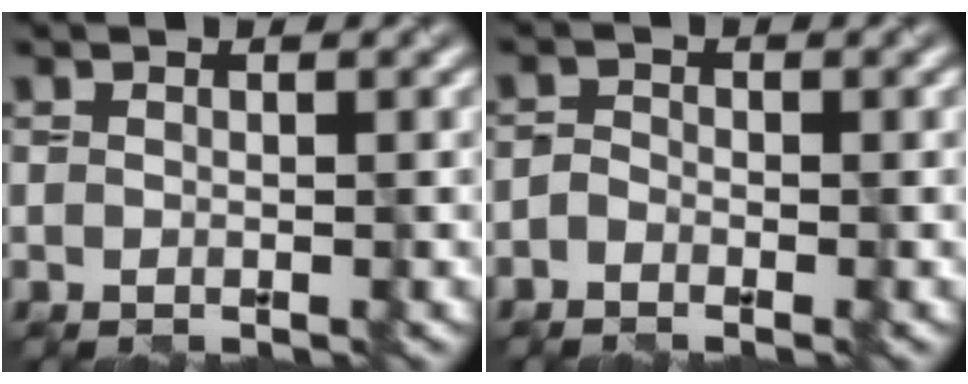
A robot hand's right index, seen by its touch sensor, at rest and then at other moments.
{"total": 1.1, "force": [-0.9, 0.7, 0.3], "torque": [-0.003, 0.006, -0.021]}